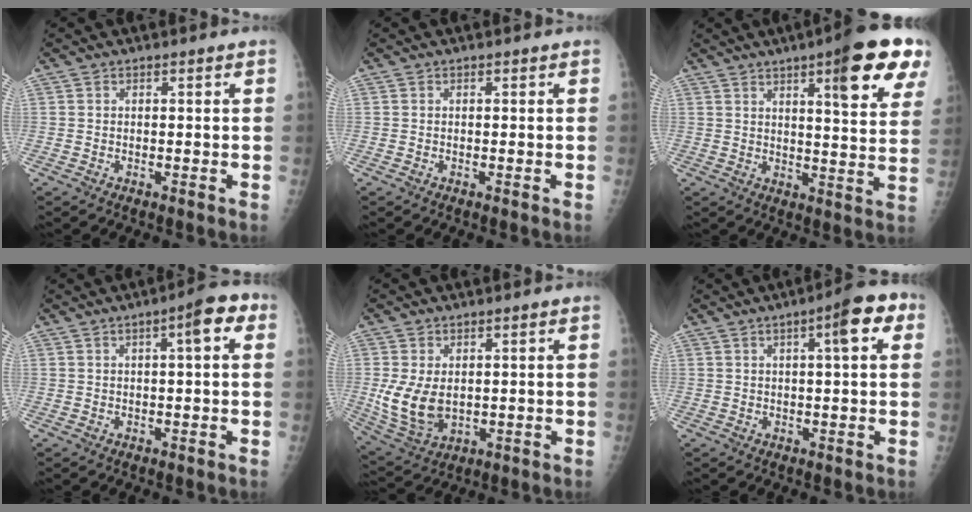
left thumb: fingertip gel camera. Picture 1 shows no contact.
{"total": 0.0}
{"total": 14.5, "force": [7.5, 2.9, 12.1], "torque": [-0.131, -0.028, 0.095]}
{"total": 6.0, "force": [2.0, 1.7, 5.4], "torque": [-0.069, 0.014, 0.021]}
{"total": 9.2, "force": [0.3, 6.0, 6.9], "torque": [-0.127, -0.013, 0.024]}
{"total": 7.9, "force": [2.8, 2.0, 7.1], "torque": [-0.089, 0.010, 0.034]}